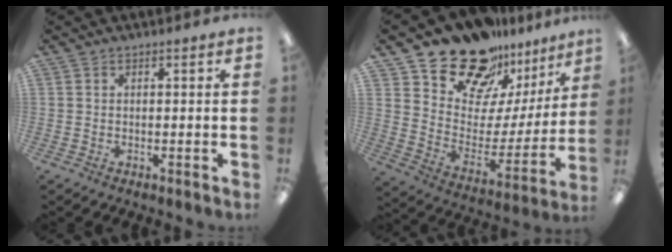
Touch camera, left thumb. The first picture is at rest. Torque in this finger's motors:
{"motor_torque": [0.97, 1.01, 1.17, -1.61, 0.30]}